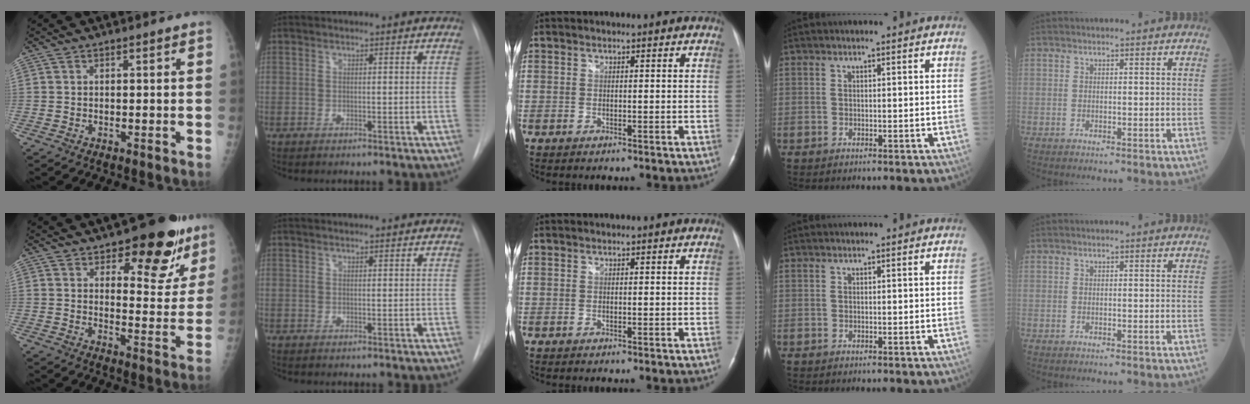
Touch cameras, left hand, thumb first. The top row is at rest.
{"thumb": {"total": 14.4, "force": [9.2, 6.5, 8.9], "torque": [-0.054, -0.054, 0.128]}, "index": {"total": 2.2, "force": [2.2, 0.2, 0.5], "torque": [-0.009, 0.019, 0.027]}}